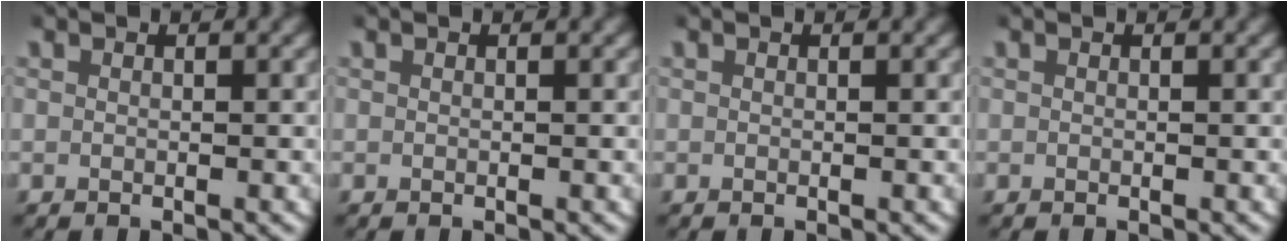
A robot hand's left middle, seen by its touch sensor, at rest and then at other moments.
{"total": 0.0}
{"total": 0.0}
{"total": 0.0}